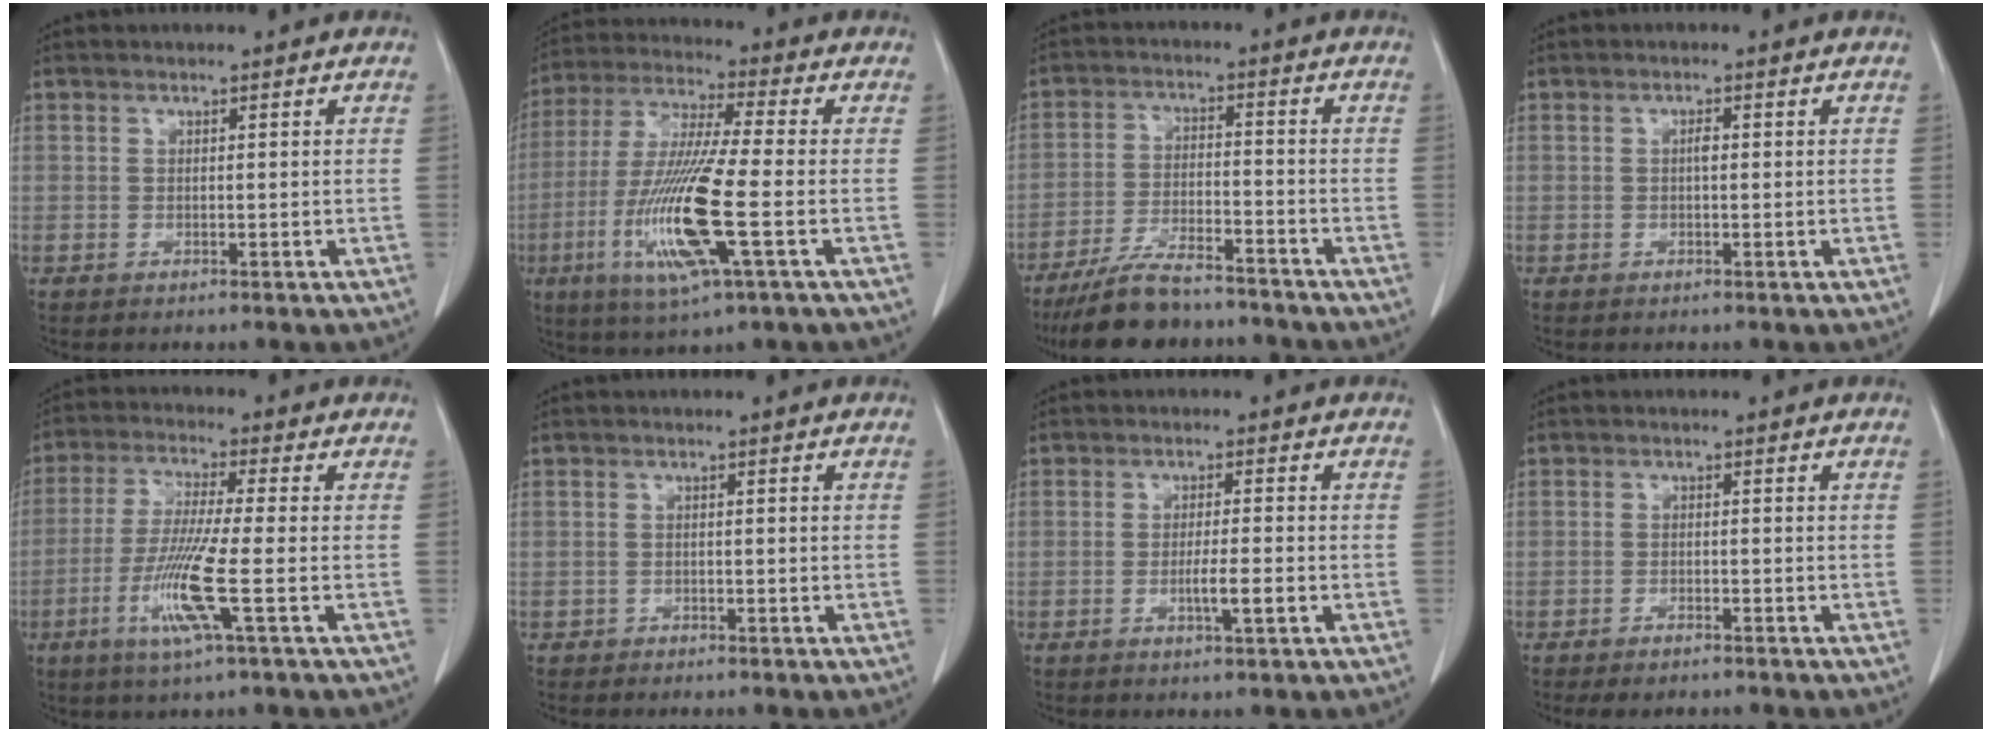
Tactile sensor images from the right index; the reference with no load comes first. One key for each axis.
{"total": 15.4, "fx": -4.2, "fy": 0.6, "fz": 14.8, "tx": -0.308, "ty": -0.019, "tz": -0.081}
{"total": 11.1, "fx": -9.8, "fy": 2.2, "fz": 4.7, "tx": -0.086, "ty": -0.011, "tz": -0.165}
{"total": 1.0, "fx": 0.1, "fy": 0.3, "fz": 1.0, "tx": -0.018, "ty": 0.002, "tz": 0.000}
{"total": 9.8, "fx": -3.2, "fy": -0.6, "fz": 9.2, "tx": -0.190, "ty": -0.020, "tz": -0.068}
{"total": 0.9, "fx": -0.7, "fy": 0.5, "fz": 0.0, "tx": -0.007, "ty": 0.002, "tz": -0.015}
{"total": 3.5, "fx": -1.1, "fy": 0.1, "fz": 3.4, "tx": -0.058, "ty": -0.003, "tz": -0.018}
{"total": 3.3, "fx": -2.7, "fy": 1.0, "fz": 1.6, "tx": -0.021, "ty": -0.005, "tz": -0.037}